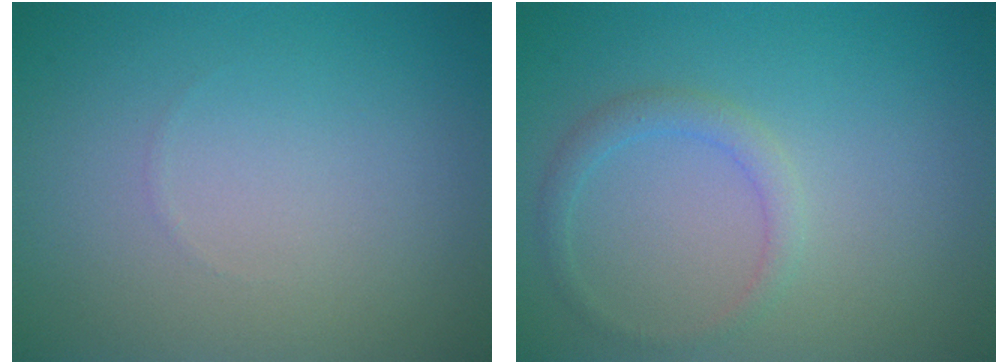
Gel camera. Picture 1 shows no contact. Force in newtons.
{"total": 1.7, "press": 1.7, "slide": 0.1}